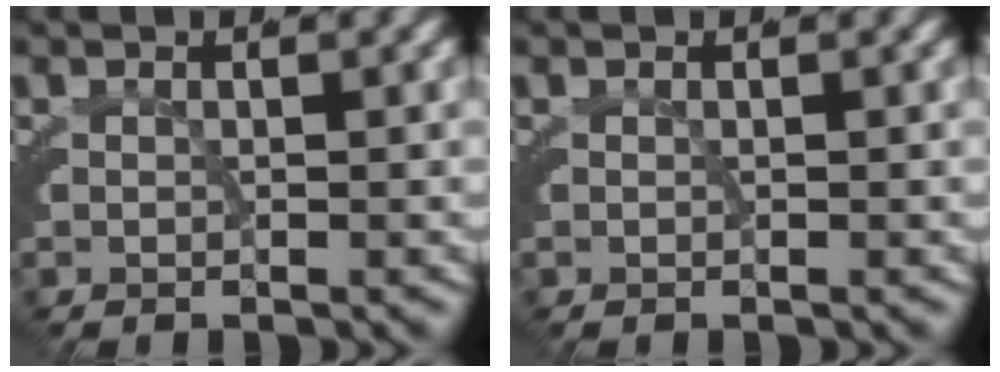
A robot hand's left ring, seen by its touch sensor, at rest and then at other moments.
{"total": 0.0}